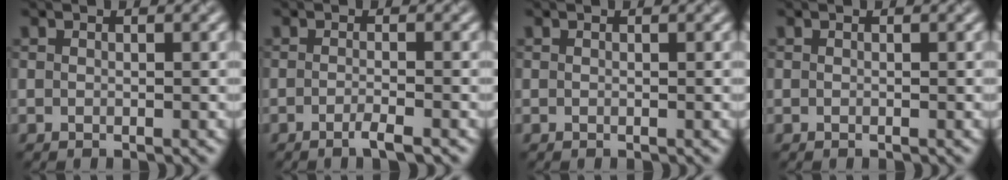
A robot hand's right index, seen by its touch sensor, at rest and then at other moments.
{"total": 1.7, "force": [-1.0, 0.5, 1.2], "torque": [-0.014, 0.002, -0.024]}
{"total": 0.0}
{"total": 0.0}